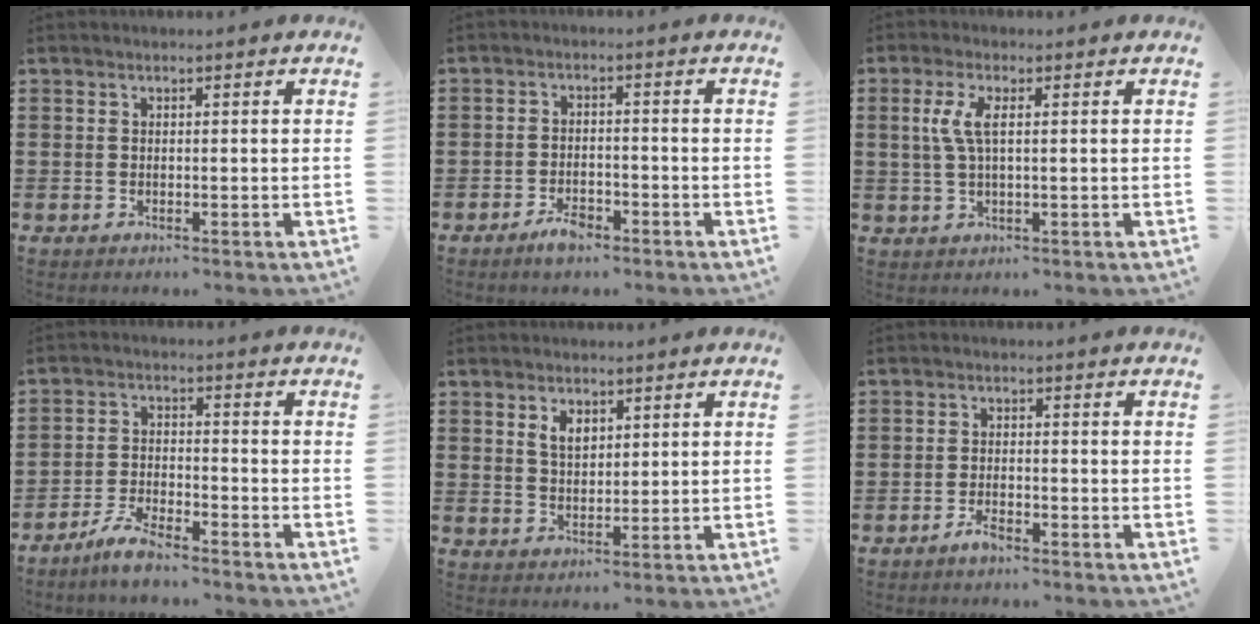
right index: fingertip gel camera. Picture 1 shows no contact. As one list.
[{"total": 3.3, "force": [-2.2, 1.3, 2.0], "torque": [-0.041, 0.004, -0.043]}, {"total": 4.0, "force": [0.8, 1.2, 3.7], "torque": [-0.090, 0.001, 0.006]}, {"total": 4.7, "force": [-4.2, 0.7, 1.9], "torque": [-0.045, 0.005, -0.084]}, {"total": 3.3, "force": [1.8, 2.0, 1.9], "torque": [-0.044, 0.008, 0.033]}, {"total": 2.4, "force": [-1.7, 0.7, 1.5], "torque": [-0.033, -0.001, -0.035]}]